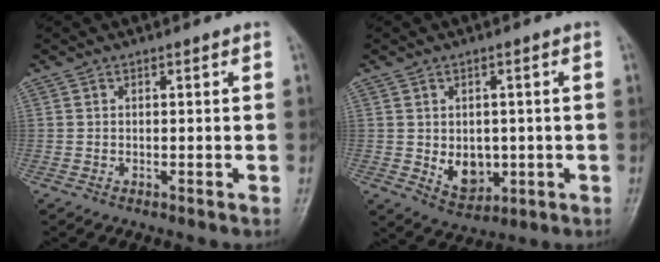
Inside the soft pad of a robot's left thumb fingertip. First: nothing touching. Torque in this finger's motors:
{"motor_torque": [0.96, 1.02, 0.47, -0.15, 0.06]}